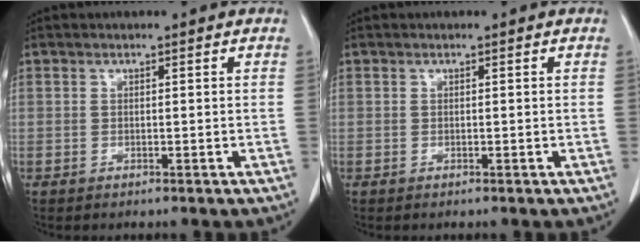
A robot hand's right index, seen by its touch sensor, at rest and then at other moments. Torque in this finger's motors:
{"motor_torque": [0.00, 0.00, 0.01, 0.00]}